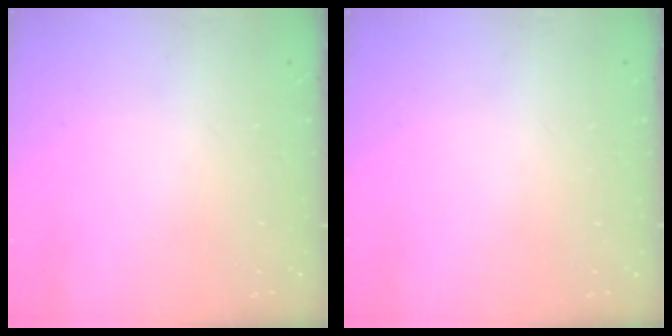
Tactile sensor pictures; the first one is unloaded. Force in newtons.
{"total": 0.0}